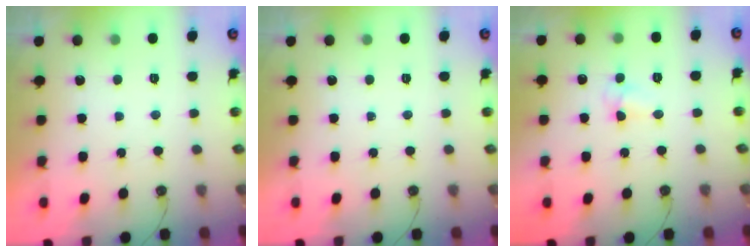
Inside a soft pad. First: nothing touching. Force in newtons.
{"total": 0.0}
{"total": 5.7, "press": 5.7, "slide": 0.6}